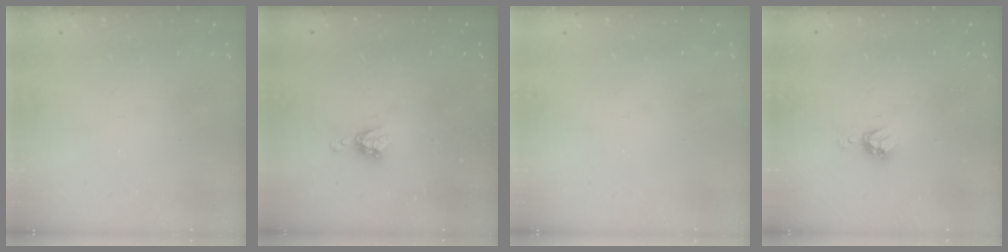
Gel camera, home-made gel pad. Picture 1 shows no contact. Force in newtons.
{"total": 4.6, "press": 4.6, "slide": 0.3}
{"total": 0.0}
{"total": 3.4, "press": 3.4, "slide": 0.4}